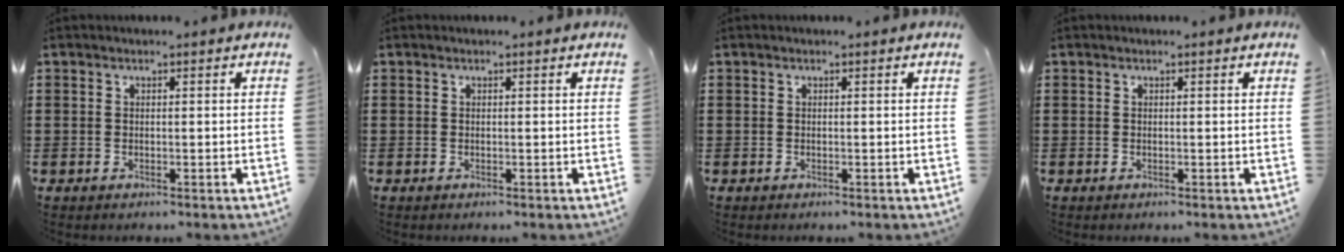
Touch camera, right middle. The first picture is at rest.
{"total": 0.0}
{"total": 0.0}
{"total": 0.0}